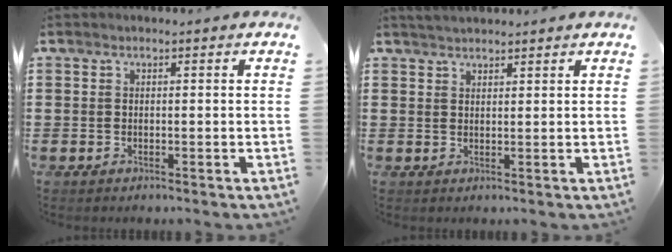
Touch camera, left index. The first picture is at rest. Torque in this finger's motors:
{"motor_torque": [0.12, -0.17, 0.17, 0.06]}